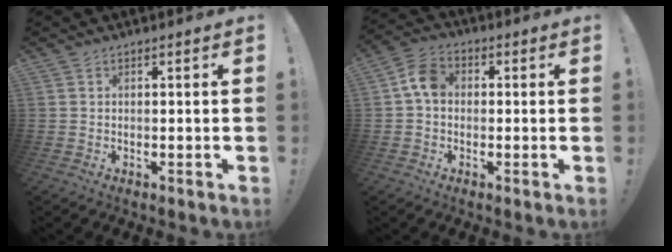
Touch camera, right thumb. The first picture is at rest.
{"total": 7.6, "force": [0.1, 5.6, 5.2], "torque": [-0.106, 0.022, 0.007]}